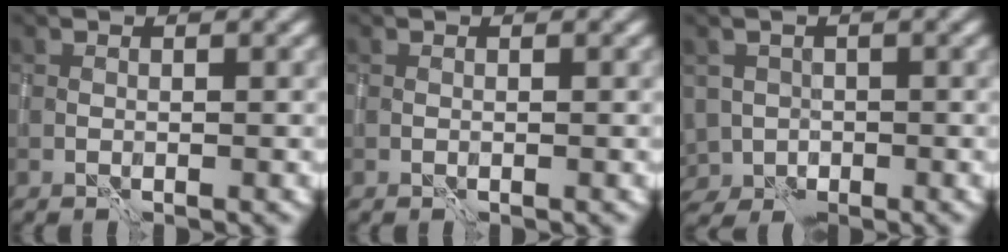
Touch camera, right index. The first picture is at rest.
{"total": 0.0}
{"total": 3.7, "force": [-1.9, 3.0, 0.9], "torque": [-0.003, -0.012, -0.036]}